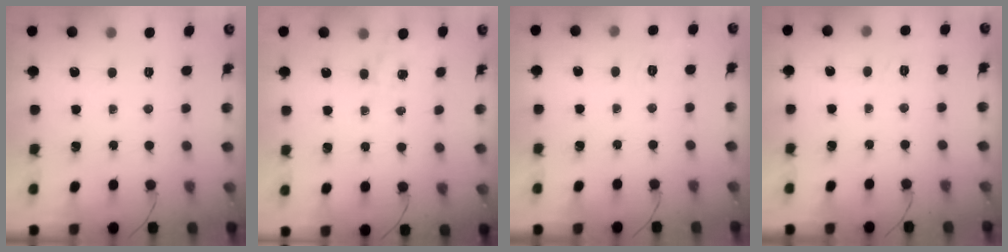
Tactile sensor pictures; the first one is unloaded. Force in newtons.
{"total": 1.4, "press": 0.8, "slide": 1.1}
{"total": 2.9, "press": 2.1, "slide": 2.0}
{"total": 1.9, "press": 0.0, "slide": 1.9}